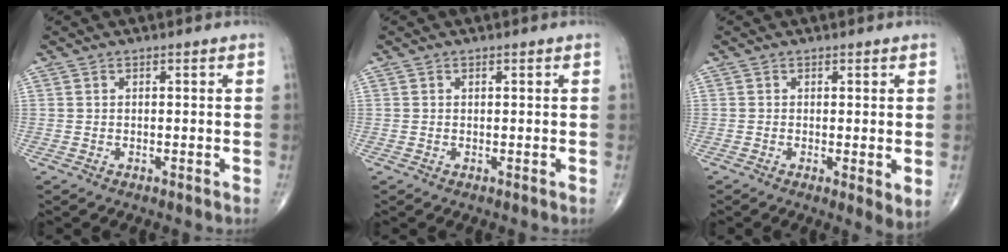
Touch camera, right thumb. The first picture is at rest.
{"total": 0.0}
{"total": 3.2, "force": [-0.2, 0.8, 3.1], "torque": [-0.053, -0.014, -0.007]}